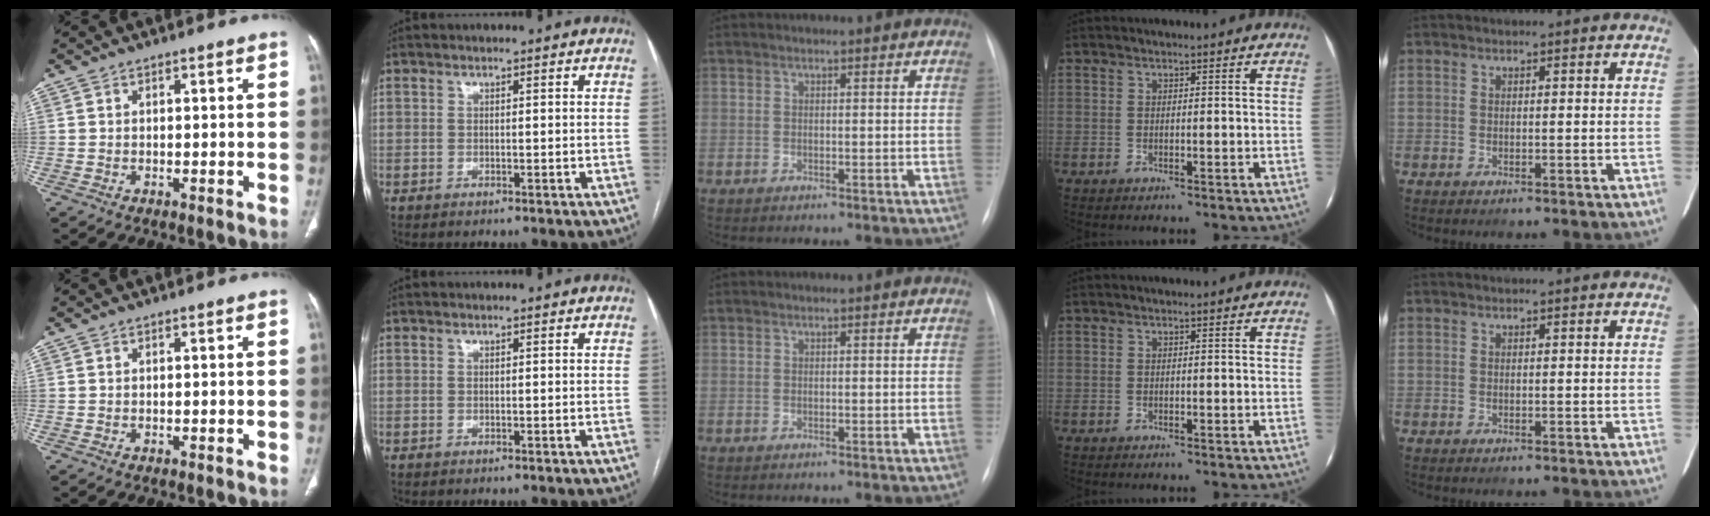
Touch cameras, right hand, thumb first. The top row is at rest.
{}